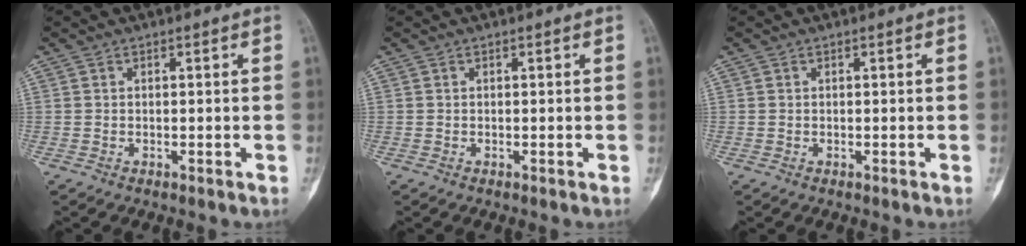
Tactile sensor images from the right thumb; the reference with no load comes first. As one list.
[{"total": 0.0}, {"total": 0.0}]